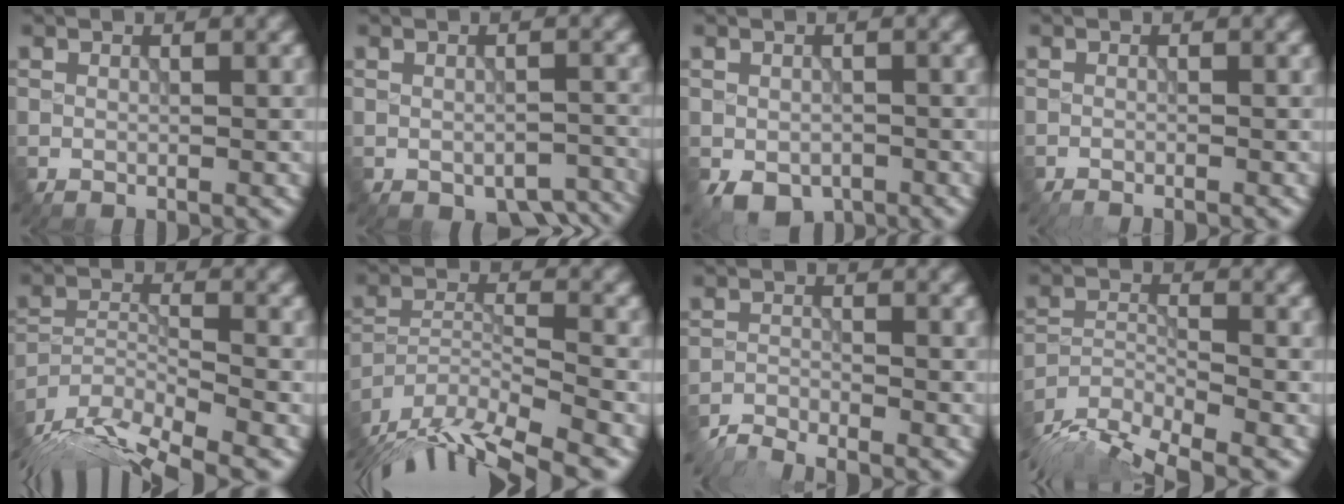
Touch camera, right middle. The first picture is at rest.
{"total": 3.9, "force": [-2.7, 1.9, 2.1], "torque": [-0.026, -0.015, -0.023]}
{"total": 3.5, "force": [-2.0, 2.2, 1.8], "torque": [-0.032, -0.012, -0.032]}
{"total": 1.4, "force": [-1.3, 0.1, 0.4], "torque": [0.003, -0.004, -0.024]}
{"total": 11.8, "force": [-10.0, 3.2, 5.4], "torque": [-0.098, -0.015, -0.158]}
{"total": 13.8, "force": [-11.9, 3.5, 6.0], "torque": [-0.105, -0.008, -0.176]}
{"total": 3.1, "force": [-3.1, 0.2, 0.6], "torque": [-0.014, -0.004, -0.068]}
{"total": 8.5, "force": [-7.2, 2.1, 3.9], "torque": [-0.072, -0.015, -0.134]}